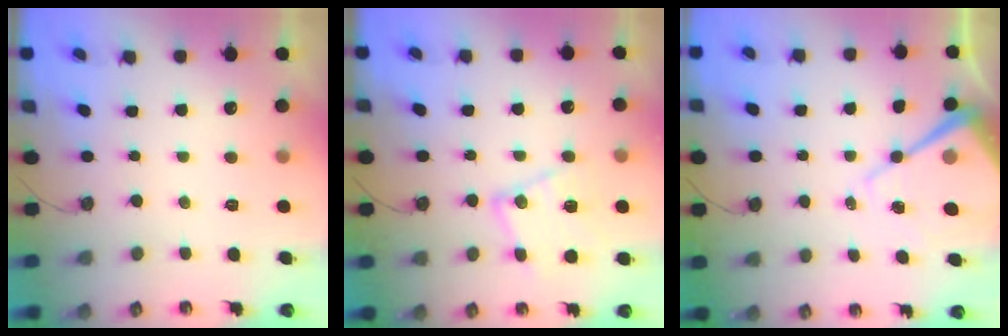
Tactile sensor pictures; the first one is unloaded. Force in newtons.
{"total": 14.7, "press": 14.6, "slide": 1.3}
{"total": 12.8, "press": 12.8, "slide": 1.0}